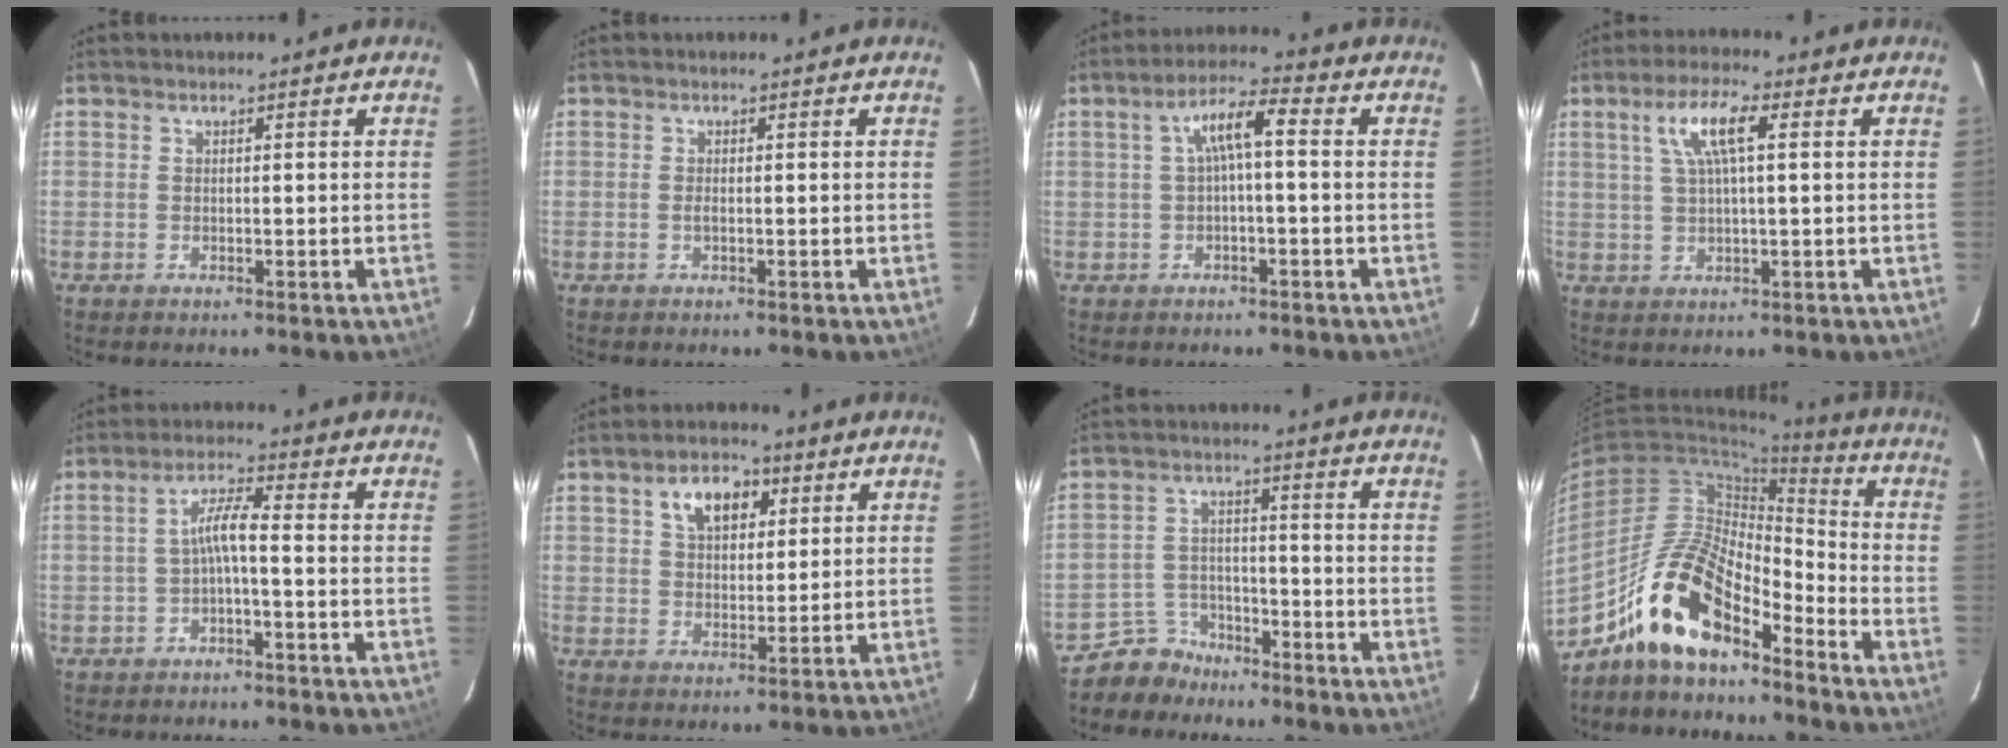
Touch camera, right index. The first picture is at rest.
{"total": 0.7, "force": [-0.2, 0.1, 0.7], "torque": [-0.013, -0.002, -0.004]}
{"total": 5.7, "force": [0.1, 1.1, 5.6], "torque": [-0.108, 0.017, 0.006]}
{"total": 7.2, "force": [2.3, 1.5, 6.6], "torque": [-0.127, 0.010, 0.045]}
{"total": 3.9, "force": [-1.4, 0.1, 3.7], "torque": [-0.078, 0.011, -0.026]}
{"total": 7.6, "force": [3.4, 4.5, 5.0], "torque": [-0.082, 0.021, 0.061]}
{"total": 6.5, "force": [-5.4, 3.7, -0.3], "torque": [-0.010, 0.022, -0.095]}
{"total": 15.4, "force": [-11.4, 5.1, 9.0], "torque": [-0.174, 0.011, -0.219]}